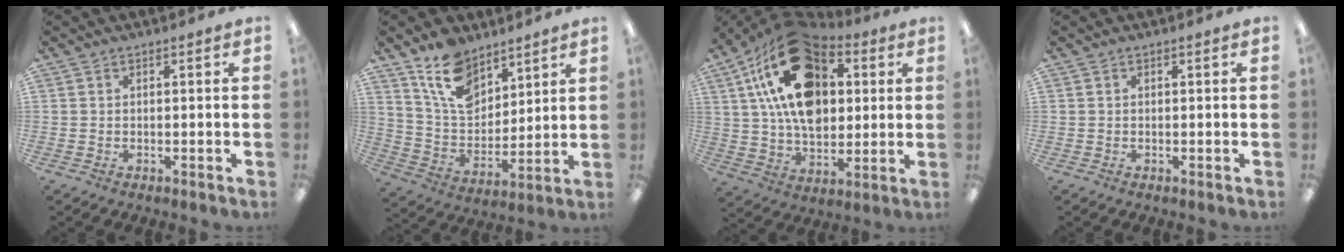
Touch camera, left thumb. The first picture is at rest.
{"total": 14.1, "force": [9.9, 7.9, 6.3], "torque": [-0.124, -0.045, 0.190]}
{"total": 23.2, "force": [8.5, 15.1, 15.4], "torque": [-0.277, -0.029, 0.146]}
{"total": 0.0}